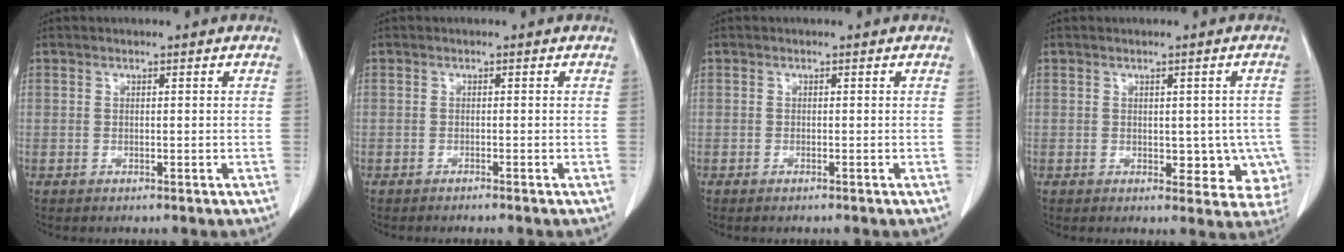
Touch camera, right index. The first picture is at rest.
{"total": 1.6, "force": [-1.4, -0.4, 0.7], "torque": [-0.008, 0.003, -0.018]}
{"total": 0.6, "force": [-0.5, 0.0, 0.3], "torque": [-0.010, -0.002, -0.008]}
{"total": 6.6, "force": [-0.7, 4.0, 5.2], "torque": [-0.033, 0.007, -0.002]}